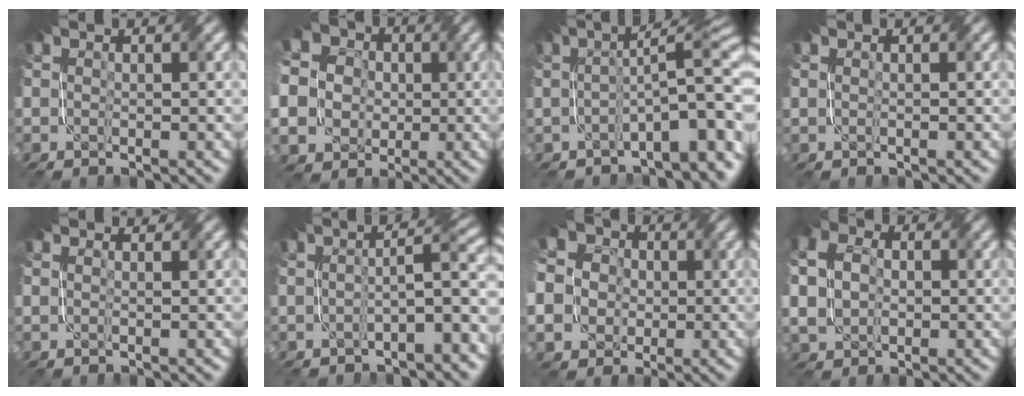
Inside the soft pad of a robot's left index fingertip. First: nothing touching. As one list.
[{"total": 15.1, "force": [-1.7, 14.3, 4.8], "torque": [-0.159, -0.012, -0.051]}, {"total": 8.5, "force": [-3.0, 2.1, 7.7], "torque": [-0.097, 0.011, -0.044]}, {"total": 0.0}, {"total": 0.5, "force": [0.4, 0.3, 0.0], "torque": [-0.002, -0.002, 0.003]}, {"total": 4.4, "force": [-1.7, 0.6, 4.0], "torque": [-0.059, 0.017, -0.033]}, {"total": 12.0, "force": [-2.2, 11.2, 3.7], "torque": [-0.120, -0.005, -0.052]}, {"total": 5.8, "force": [0.4, 4.7, 3.4], "torque": [-0.086, 0.019, -0.005]}]